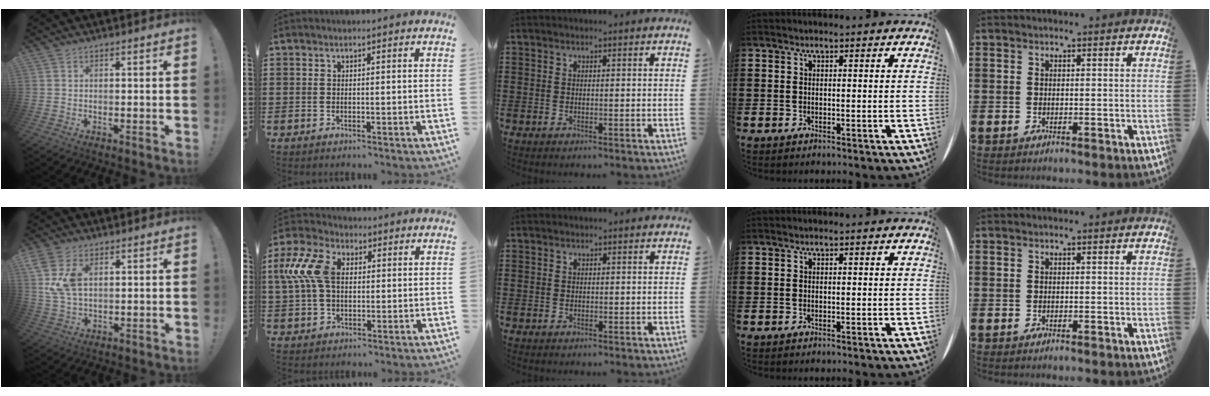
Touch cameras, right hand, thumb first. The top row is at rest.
{"thumb": {"total": 8.9, "force": [3.2, 5.3, 6.4], "torque": [-0.130, -0.009, 0.059]}, "index": {"total": 9.4, "force": [1.5, 6.0, 7.1], "torque": [-0.188, 0.003, 0.021]}, "middle": {"total": 0.6, "force": [-0.2, 0.5, -0.2], "torque": [0.004, 0.004, -0.006]}}